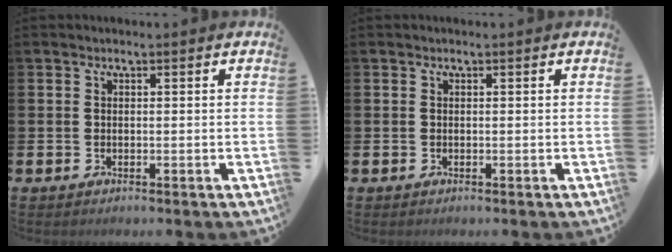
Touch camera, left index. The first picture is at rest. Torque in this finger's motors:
{"motor_torque": [-0.01, 0.02, 0.00, 0.01]}